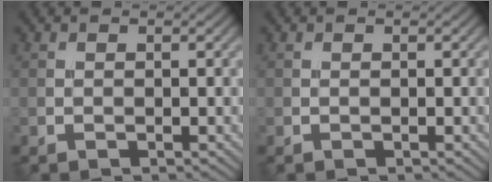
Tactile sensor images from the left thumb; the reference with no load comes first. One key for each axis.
{"total": 0.0}